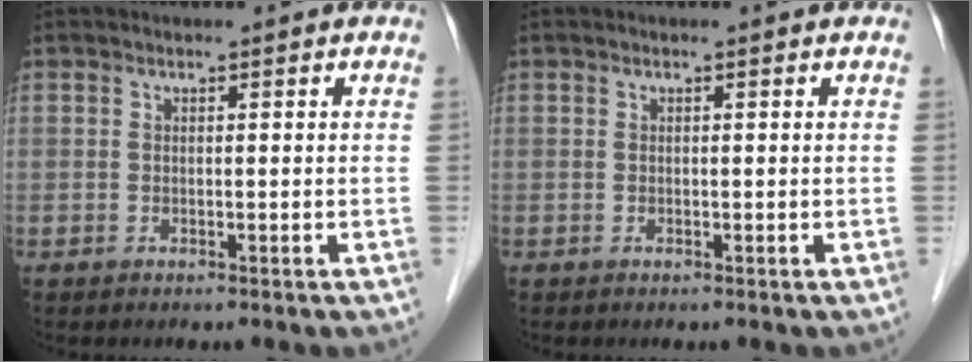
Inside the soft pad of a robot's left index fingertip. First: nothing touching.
{"total": 0.0}